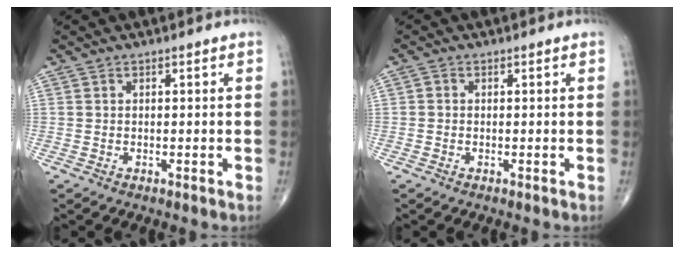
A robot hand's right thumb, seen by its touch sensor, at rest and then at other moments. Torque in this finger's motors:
{"motor_torque": [-0.24, 0.17, -0.14, -0.09, 0.03]}